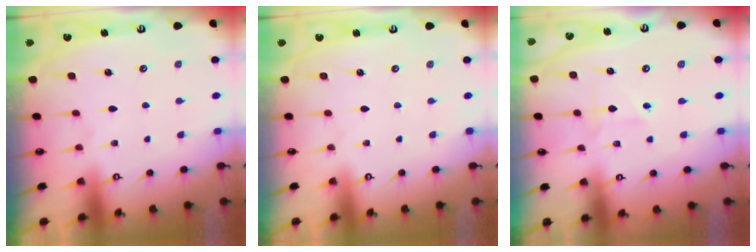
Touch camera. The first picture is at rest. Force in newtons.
{"total": 0.0}
{"total": 2.6, "press": 2.5, "slide": 0.9}